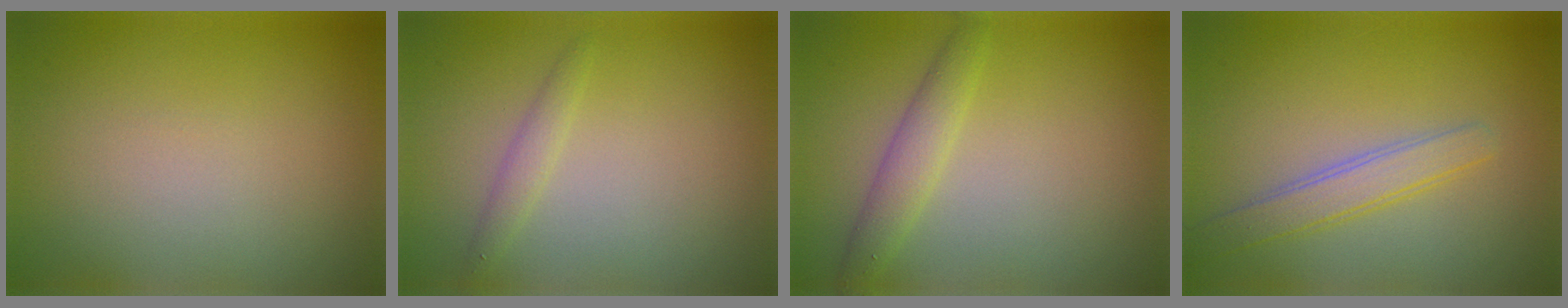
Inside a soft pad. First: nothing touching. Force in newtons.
{"total": 1.2, "press": 1.2, "slide": 0.0}
{"total": 2.3, "press": 2.3, "slide": 0.0}
{"total": 2.7, "press": 2.7, "slide": 0.1}